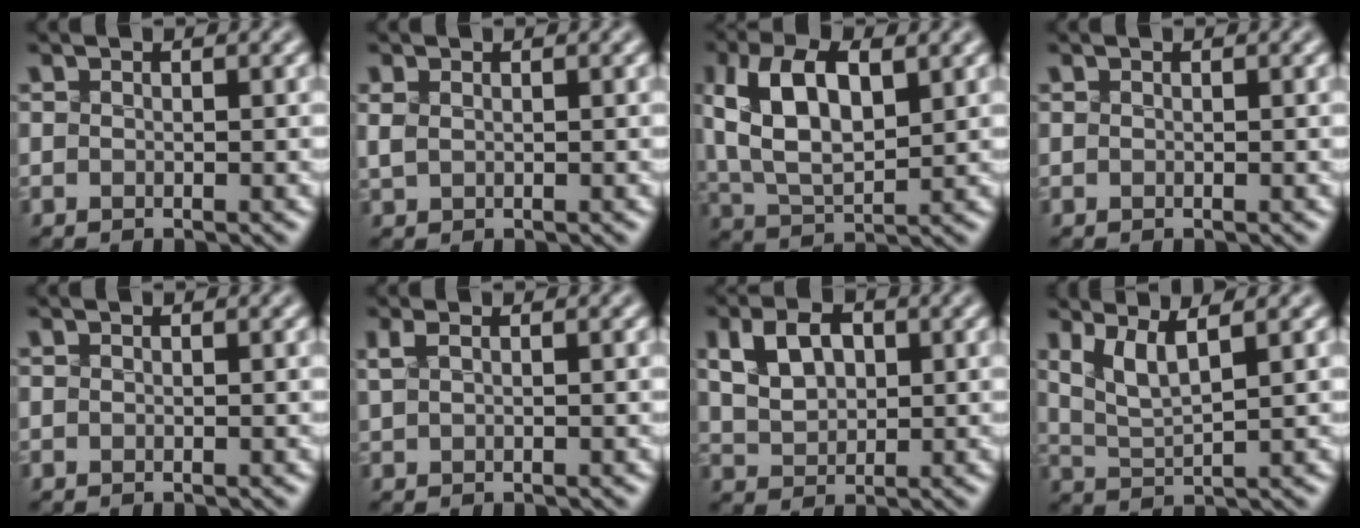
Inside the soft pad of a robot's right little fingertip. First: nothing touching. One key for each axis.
{"total": 0.7, "fx": 0.1, "fy": 0.5, "fz": 0.5, "tx": -0.015, "ty": 0.003, "tz": 0.008}
{"total": 7.7, "fx": 2.4, "fy": 3.7, "fz": 6.3, "tx": -0.134, "ty": 0.013, "tz": 0.044}
{"total": 0.0}
{"total": 0.0}
{"total": 1.0, "fx": 0.4, "fy": 0.4, "fz": 0.8, "tx": -0.026, "ty": 0.007, "tz": 0.014}
{"total": 4.1, "fx": 1.3, "fy": 2.7, "fz": 2.9, "tx": -0.068, "ty": 0.009, "tz": 0.028}
{"total": 2.6, "fx": 1.7, "fy": 0.0, "fz": 1.9, "tx": -0.048, "ty": -0.004, "tz": 0.044}